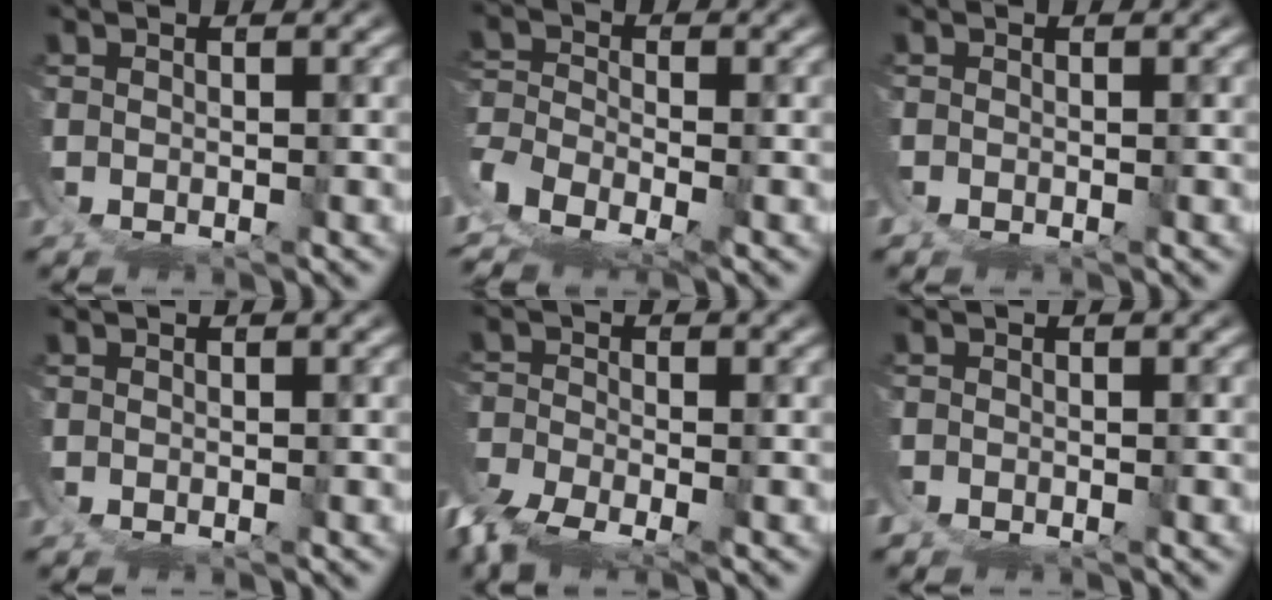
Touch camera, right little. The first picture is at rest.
{"total": 5.6, "force": [-3.8, 3.1, 2.7], "torque": [-0.067, -0.031, -0.063]}
{"total": 0.8, "force": [-0.6, 0.5, 0.1], "torque": [-0.011, -0.010, -0.009]}
{"total": 0.0}
{"total": 4.9, "force": [-3.6, 2.1, 2.5], "torque": [-0.065, -0.036, -0.056]}
{"total": 1.1, "force": [-1.0, 0.6, 0.0], "torque": [-0.011, -0.010, -0.017]}